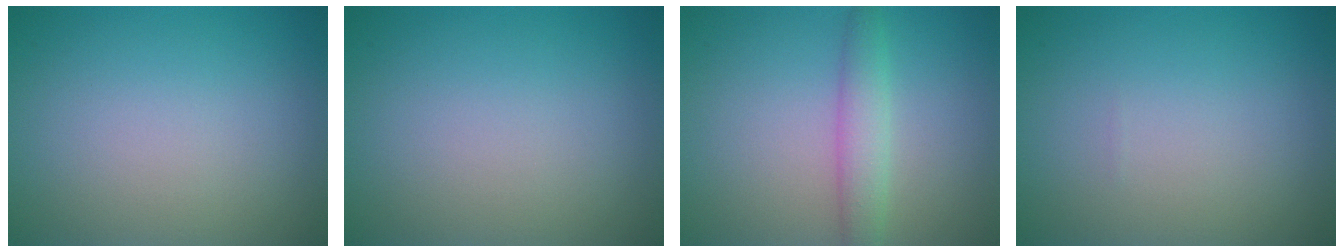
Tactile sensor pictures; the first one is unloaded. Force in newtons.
{"total": 0.0}
{"total": 2.6, "press": 2.6, "slide": 0.1}
{"total": 0.0}